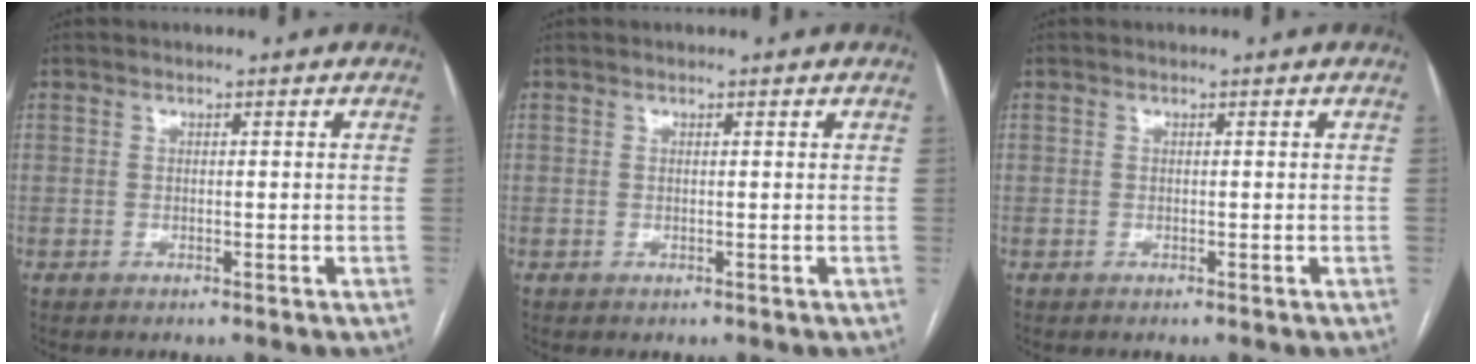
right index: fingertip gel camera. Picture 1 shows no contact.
{"total": 0.0}
{"total": 0.0}